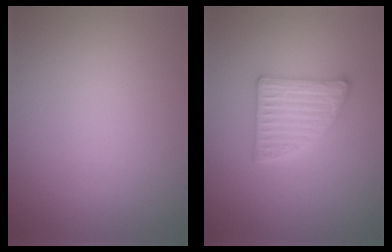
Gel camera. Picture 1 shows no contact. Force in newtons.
{"total": 3.8, "press": 3.3, "slide": 1.9}